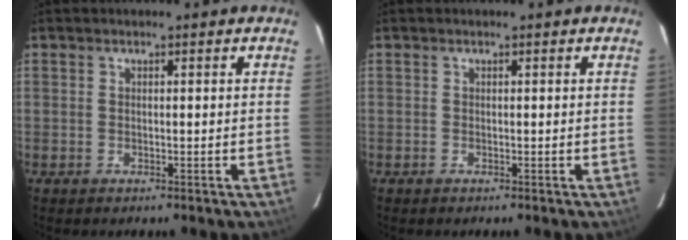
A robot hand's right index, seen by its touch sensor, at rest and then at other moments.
{"total": 0.0}